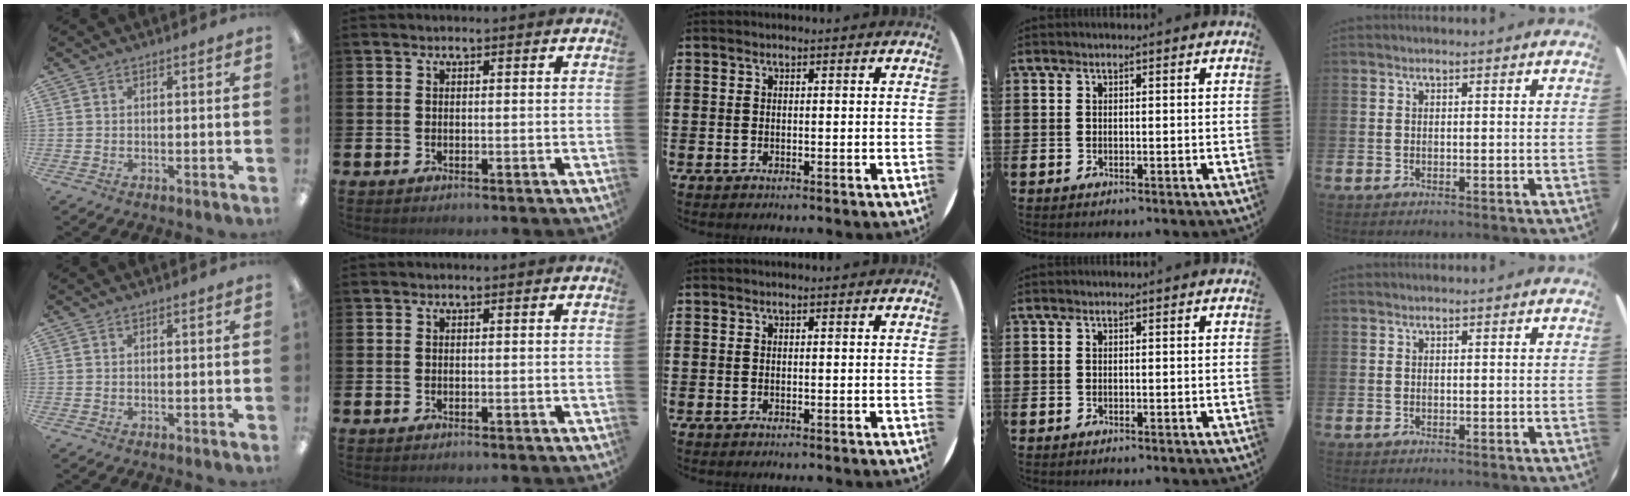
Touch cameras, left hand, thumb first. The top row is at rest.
{}